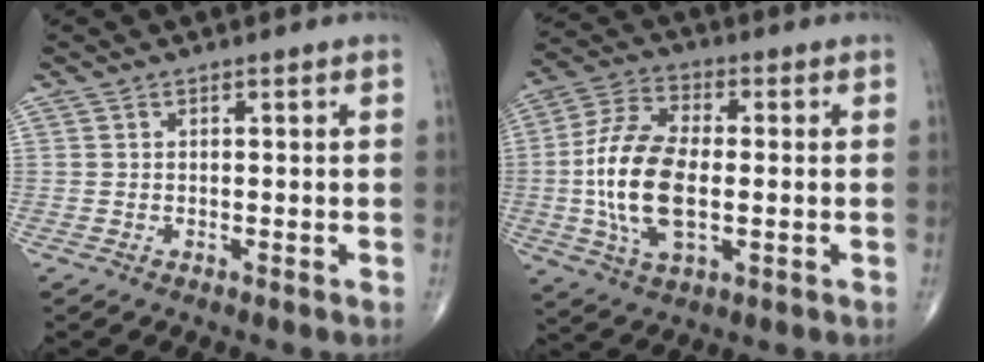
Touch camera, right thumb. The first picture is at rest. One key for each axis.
{"total": 15.5, "fx": -1.2, "fy": 7.8, "fz": 13.4, "tx": -0.274, "ty": 0.007, "tz": -0.024}